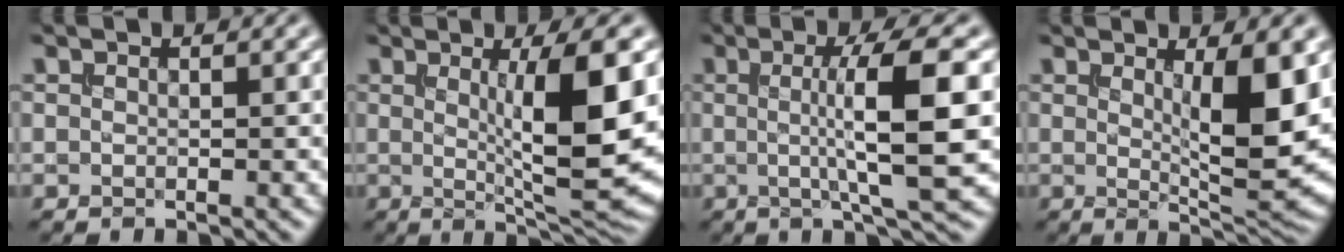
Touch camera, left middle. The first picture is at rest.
{"total": 9.5, "force": [0.9, 1.8, 9.2], "torque": [-0.126, -0.013, 0.025]}
{"total": 8.6, "force": [0.3, 1.7, 8.4], "torque": [-0.112, 0.002, 0.006]}
{"total": 7.1, "force": [1.1, 1.6, 6.9], "torque": [-0.094, -0.017, 0.027]}